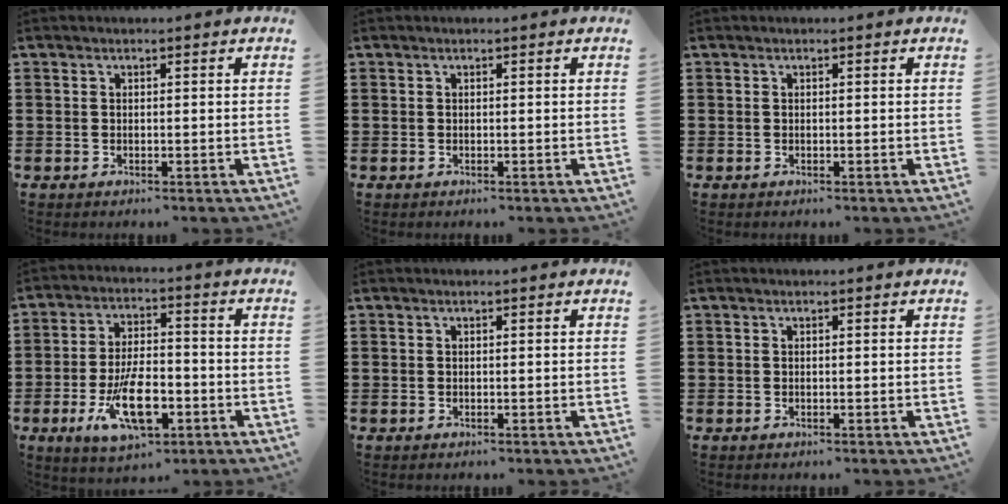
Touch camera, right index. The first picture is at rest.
{"total": 0.0}
{"total": 0.0}
{"total": 11.1, "force": [-4.2, 5.0, 9.0], "torque": [-0.163, -0.009, -0.071]}
{"total": 0.0}
{"total": 0.0}